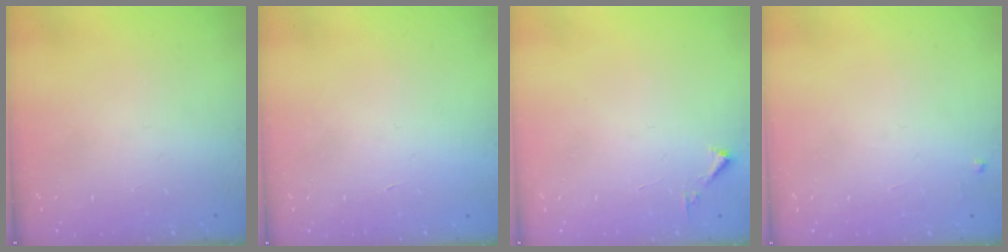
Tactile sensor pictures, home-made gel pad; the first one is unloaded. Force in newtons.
{"total": 1.8, "press": 1.8, "slide": 0.1}
{"total": 3.1, "press": 3.1, "slide": 0.4}
{"total": 2.4, "press": 2.4, "slide": 0.4}